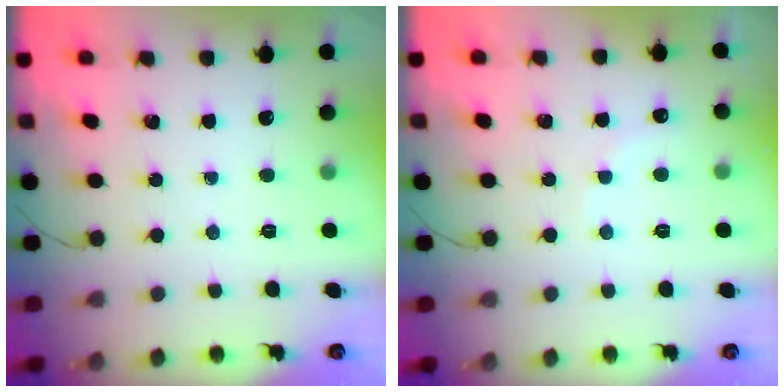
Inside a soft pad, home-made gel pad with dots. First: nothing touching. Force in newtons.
{"total": 6.4, "press": 6.2, "slide": 1.4}